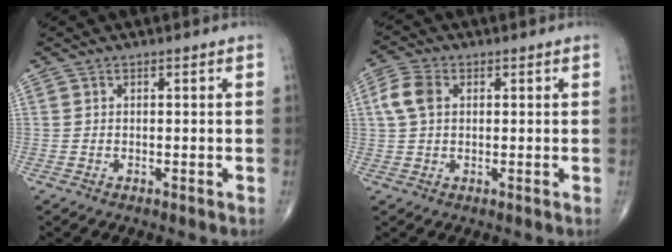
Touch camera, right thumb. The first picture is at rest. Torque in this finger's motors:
{"motor_torque": [-0.48, 0.49, 0.16, 0.05, 0.05]}